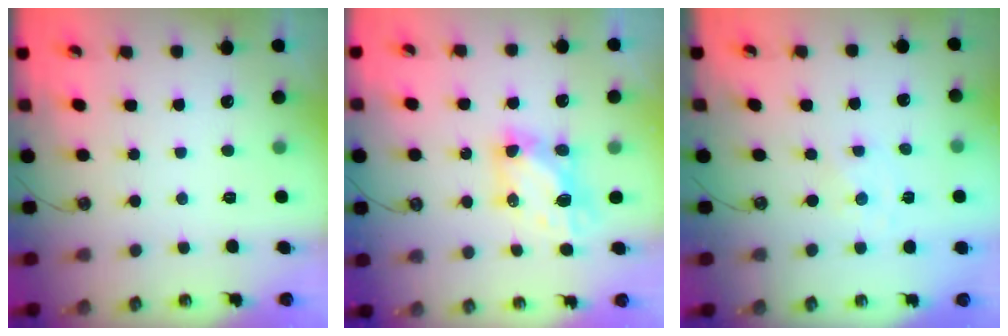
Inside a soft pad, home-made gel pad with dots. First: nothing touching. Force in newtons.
{"total": 6.4, "press": 6.3, "slide": 0.6}
{"total": 0.0}